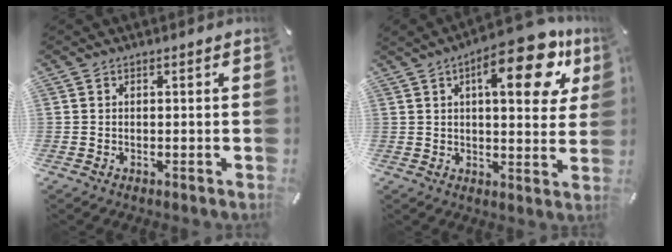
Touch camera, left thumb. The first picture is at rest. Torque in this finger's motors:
{"motor_torque": [0.92, 1.11, 1.71, -1.05, 0.30]}